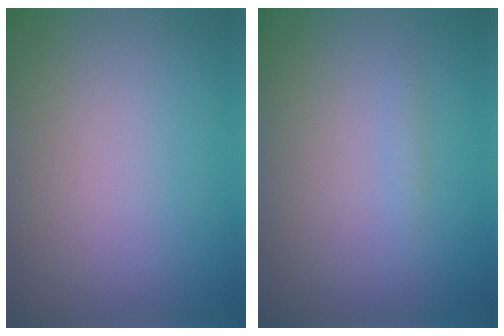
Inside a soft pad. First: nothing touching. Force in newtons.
{"total": 0.7, "press": 0.7, "slide": 0.0}